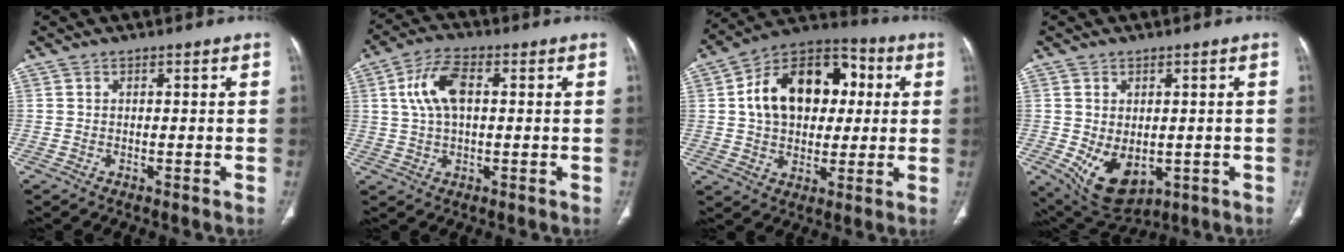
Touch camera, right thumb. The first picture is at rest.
{"total": 8.7, "force": [1.7, 4.5, 7.2], "torque": [-0.145, 0.014, 0.032]}
{"total": 19.3, "force": [3.2, 13.4, 13.6], "torque": [-0.182, 0.022, 0.048]}
{"total": 9.6, "force": [-1.8, 6.3, 7.0], "torque": [-0.101, -0.012, -0.004]}